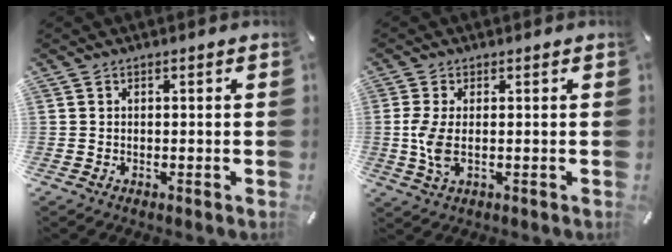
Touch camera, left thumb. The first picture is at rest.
{"total": 5.9, "force": [0.0, 2.4, 5.3], "torque": [-0.123, -0.005, -0.004]}